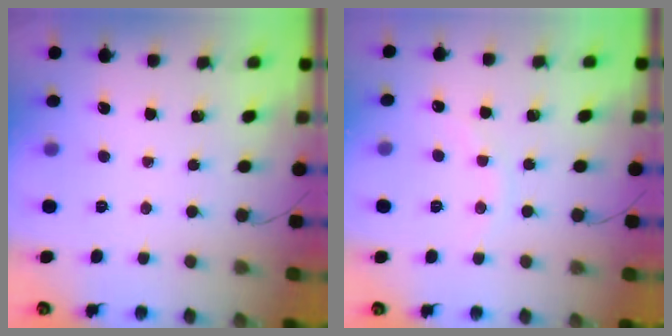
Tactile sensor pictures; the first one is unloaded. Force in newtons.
{"total": 5.5, "press": 5.2, "slide": 1.8}